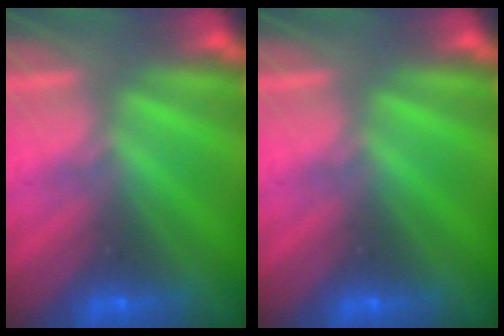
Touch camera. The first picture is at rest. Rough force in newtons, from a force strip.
{"total": 0.0}